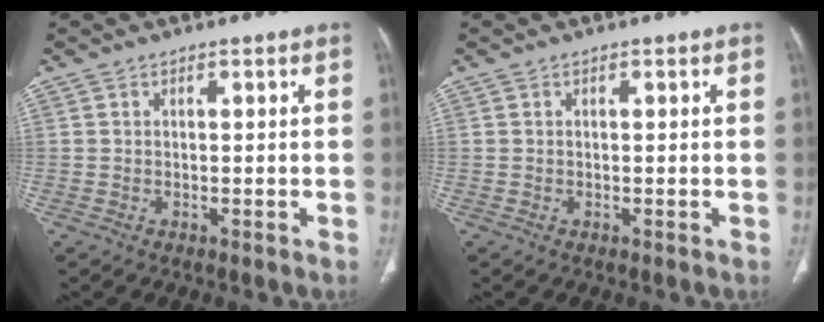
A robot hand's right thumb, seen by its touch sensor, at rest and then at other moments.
{"total": 0.0}